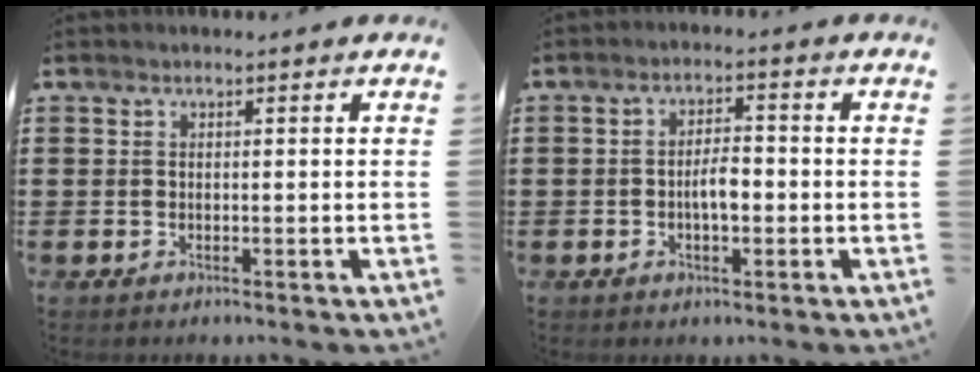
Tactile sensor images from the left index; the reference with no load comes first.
{"total": 3.8, "force": [-0.7, 1.4, 3.5], "torque": [-0.056, 0.003, -0.017]}